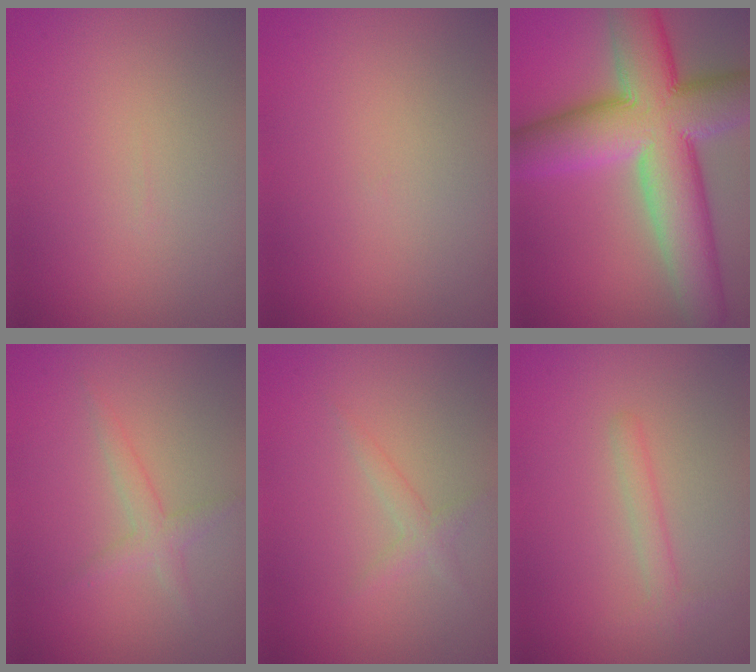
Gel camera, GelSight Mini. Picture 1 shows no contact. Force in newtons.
{"total": 0.0}
{"total": 13.7, "press": 13.7, "slide": 0.6}
{"total": 1.8, "press": 1.8, "slide": 0.0}
{"total": 1.4, "press": 1.4, "slide": 0.1}
{"total": 1.8, "press": 1.8, "slide": 0.2}